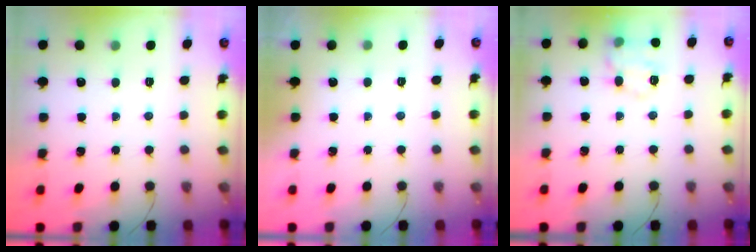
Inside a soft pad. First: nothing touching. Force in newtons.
{"total": 1.9, "press": 1.9, "slide": 0.3}
{"total": 12.2, "press": 12.2, "slide": 0.3}